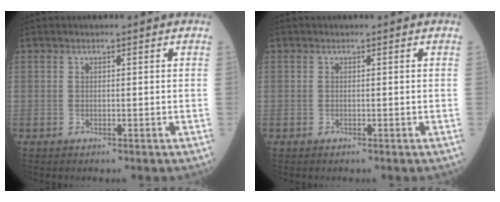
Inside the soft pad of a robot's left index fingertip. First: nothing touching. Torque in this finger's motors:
{"motor_torque": [0.01, 0.01, 0.01, 0.00]}